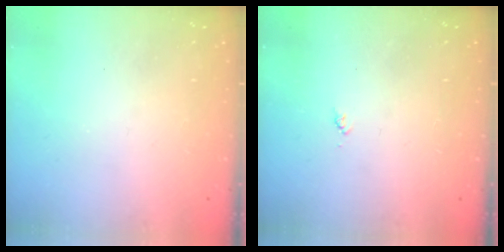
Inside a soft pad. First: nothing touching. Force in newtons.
{"total": 3.4, "press": 3.4, "slide": 0.5}